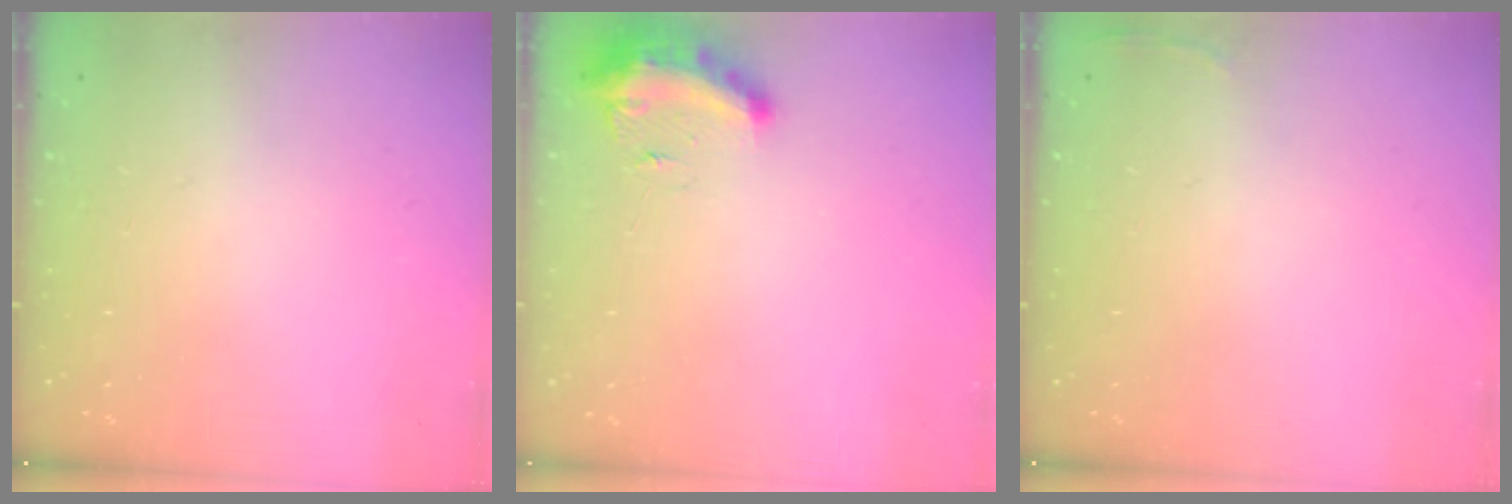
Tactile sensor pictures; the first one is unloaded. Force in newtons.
{"total": 9.8, "press": 9.8, "slide": 0.5}
{"total": 2.8, "press": 2.6, "slide": 0.9}